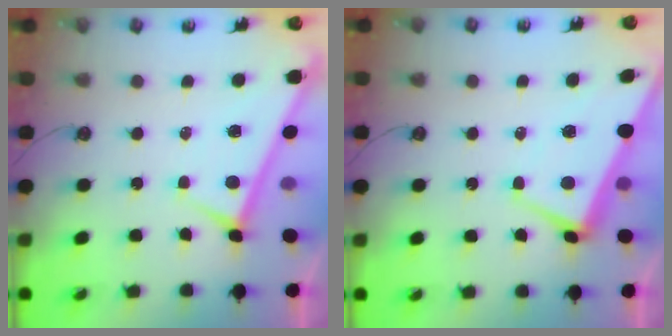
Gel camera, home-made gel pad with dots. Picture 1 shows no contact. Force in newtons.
{"total": 1.5, "press": 1.4, "slide": 0.7}